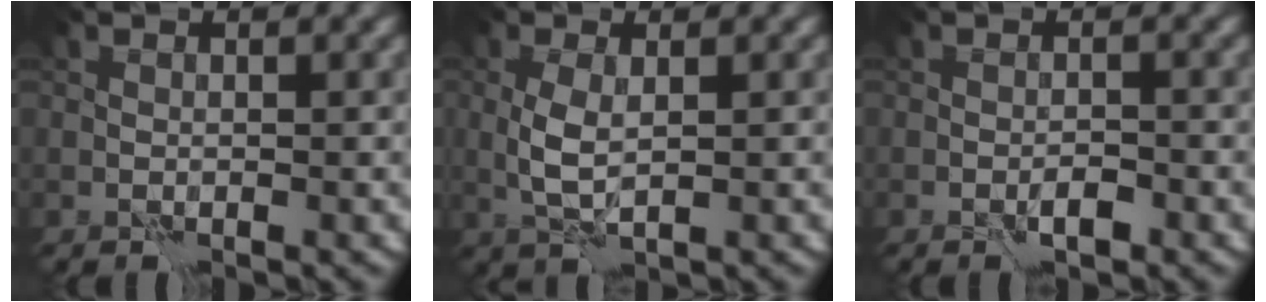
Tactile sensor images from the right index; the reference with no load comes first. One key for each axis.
{"total": 2.5, "fx": 0.4, "fy": 1.0, "fz": 2.3, "tx": -0.052, "ty": 0.000, "tz": 0.008}
{"total": 1.2, "fx": -0.6, "fy": 0.3, "fz": 0.9, "tx": -0.013, "ty": 0.003, "tz": -0.010}